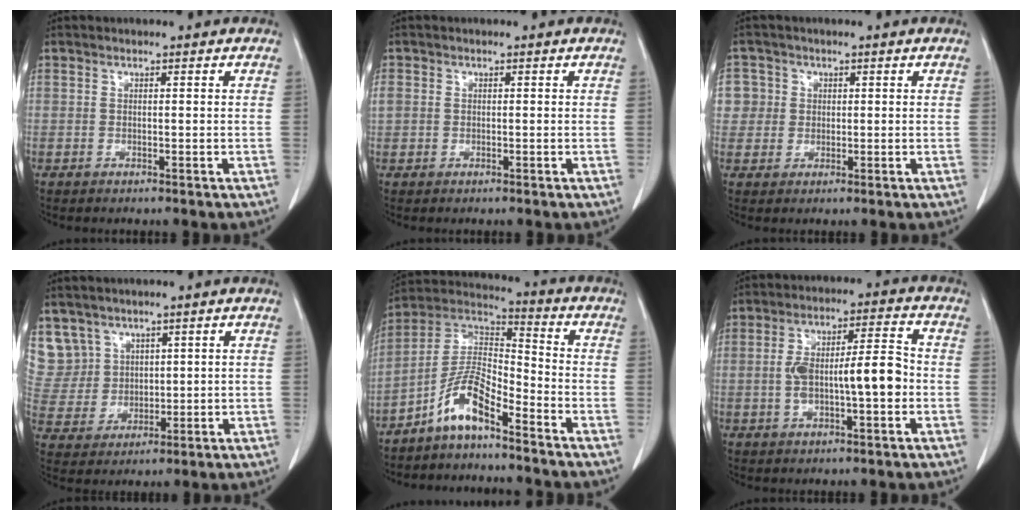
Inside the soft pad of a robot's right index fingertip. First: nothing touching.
{"total": 2.1, "force": [0.3, 1.8, 1.0], "torque": [-0.038, 0.019, 0.013]}
{"total": 4.3, "force": [0.9, 4.2, 0.0], "torque": [0.016, 0.012, 0.020]}
{"total": 9.9, "force": [5.7, 8.1, 0.4], "torque": [-0.023, 0.031, 0.138]}
{"total": 8.8, "force": [-6.0, 2.1, 6.1], "torque": [-0.138, 0.015, -0.120]}
{"total": 10.5, "force": [-1.1, 3.7, 9.7], "torque": [-0.170, 0.033, -0.012]}